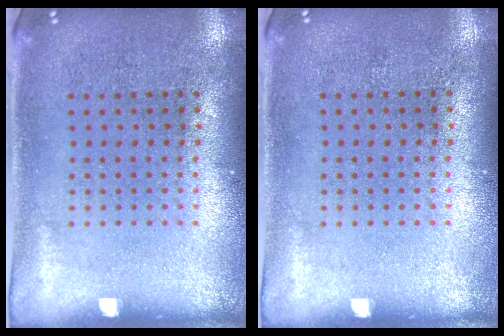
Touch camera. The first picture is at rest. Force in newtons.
{"total": 0.0}